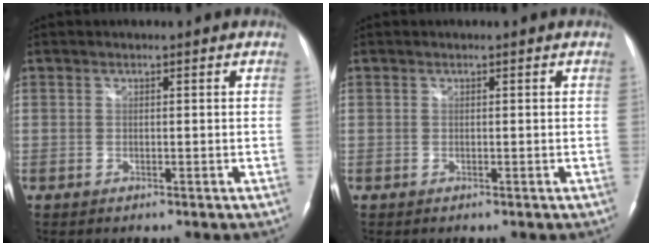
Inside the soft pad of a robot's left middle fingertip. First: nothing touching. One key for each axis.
{"total": 0.0}